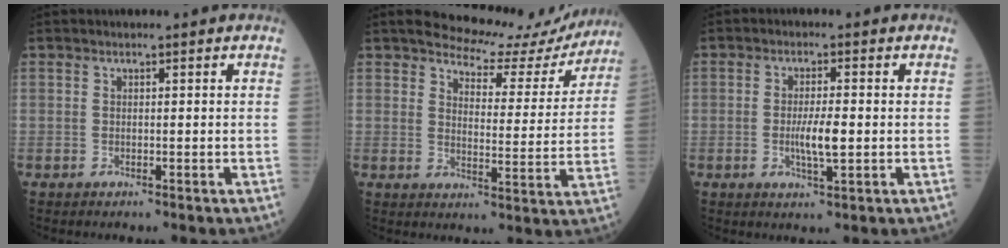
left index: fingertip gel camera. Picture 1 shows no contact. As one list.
[{"total": 13.3, "force": [12.6, 3.6, 2.2], "torque": [-0.015, -0.026, 0.142]}, {"total": 4.3, "force": [-0.5, 0.6, 4.3], "torque": [-0.083, -0.005, -0.008]}]